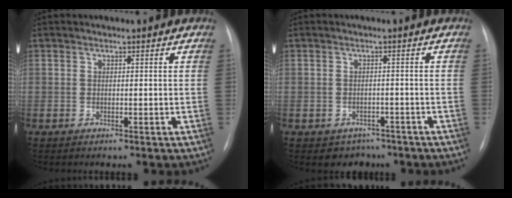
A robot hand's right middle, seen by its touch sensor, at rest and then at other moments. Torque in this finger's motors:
{"motor_torque": [0.04, -0.15, -0.01, 0.00]}